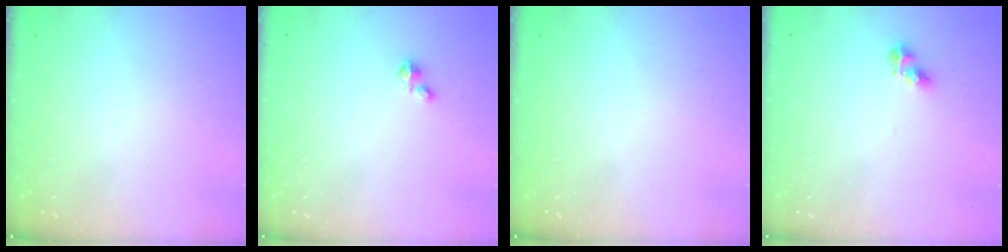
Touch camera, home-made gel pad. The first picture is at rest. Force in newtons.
{"total": 1.2, "press": 1.2, "slide": 0.2}
{"total": 0.0}
{"total": 6.1, "press": 6.1, "slide": 0.3}